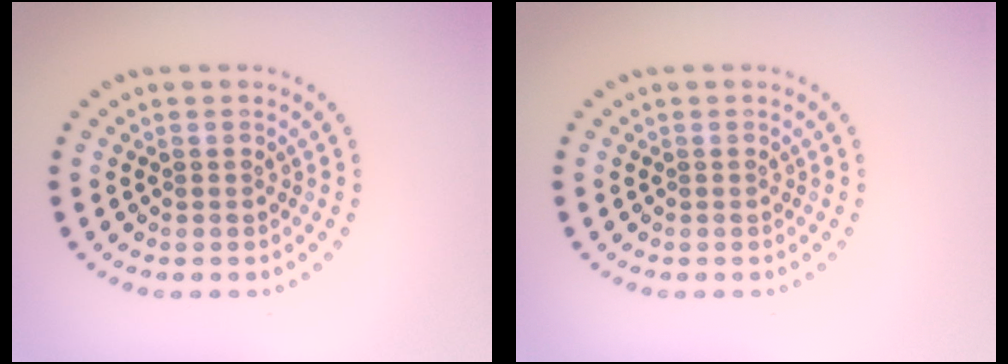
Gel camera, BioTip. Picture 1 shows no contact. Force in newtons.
{"total": 0.0}